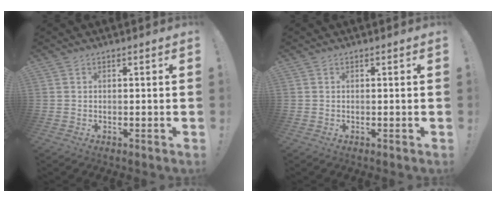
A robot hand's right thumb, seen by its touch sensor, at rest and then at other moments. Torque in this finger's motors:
{"motor_torque": [-0.12, -0.08, 0.00, 0.00, 0.00]}